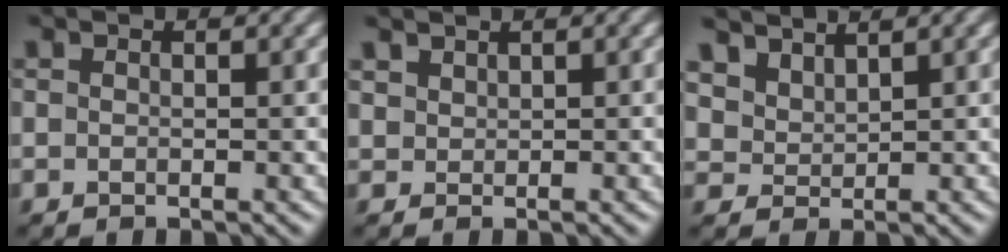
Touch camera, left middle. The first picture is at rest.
{"total": 1.0, "force": [1.0, 0.3, 0.0], "torque": [-0.005, 0.002, 0.026]}
{"total": 4.3, "force": [3.7, 1.9, 1.2], "torque": [-0.050, -0.002, 0.085]}